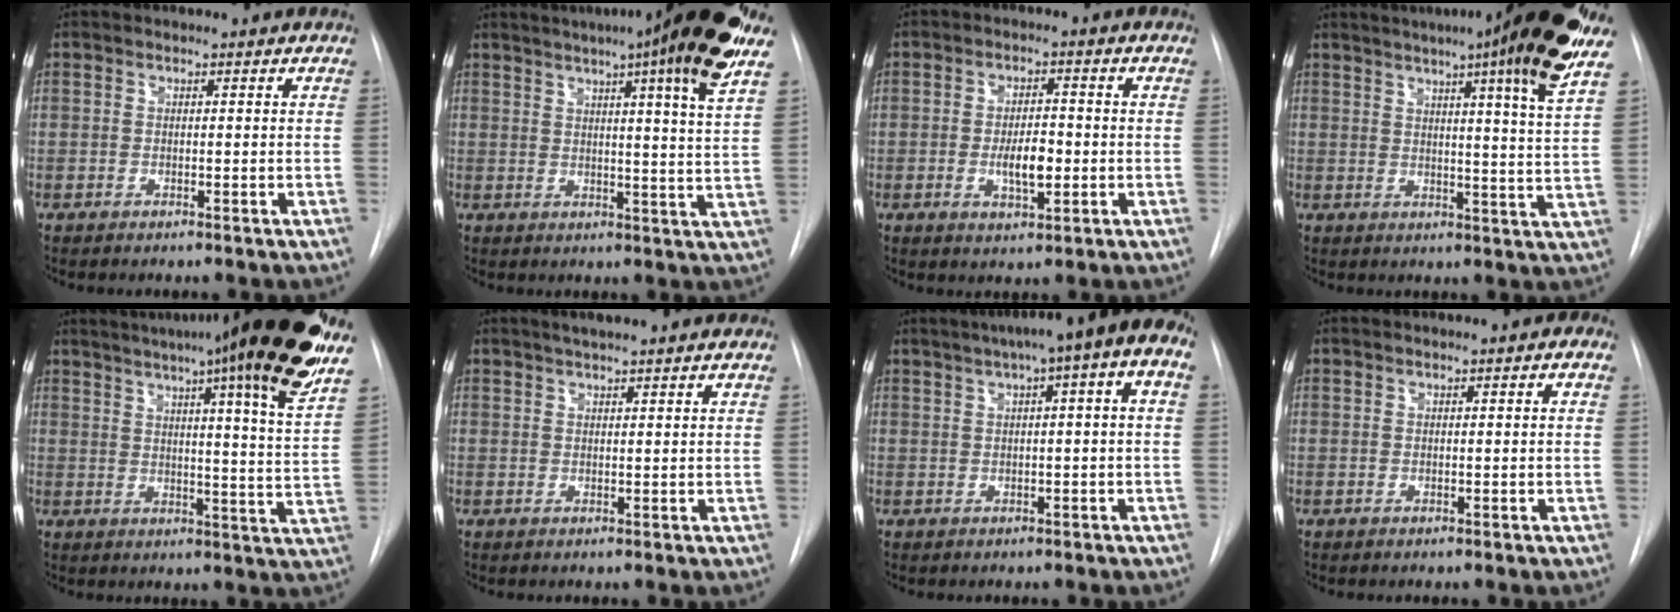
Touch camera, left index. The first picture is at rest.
{"total": 18.5, "force": [12.9, -0.5, 13.2], "torque": [-0.195, 0.000, 0.156]}
{"total": 5.4, "force": [-1.0, 1.9, 4.9], "torque": [-0.083, -0.001, -0.013]}
{"total": 20.1, "force": [14.3, -0.8, 14.1], "torque": [-0.205, -0.016, 0.173]}
{"total": 25.8, "force": [19.0, 0.4, 17.5], "torque": [-0.234, -0.026, 0.244]}
{"total": 4.8, "force": [4.0, 0.1, 2.7], "torque": [-0.045, 0.026, 0.062]}
{"total": 12.0, "force": [5.5, 1.3, 10.6], "torque": [-0.149, 0.044, 0.064]}
{"total": 1.1, "force": [0.5, 0.2, 0.9], "torque": [-0.017, 0.003, 0.005]}